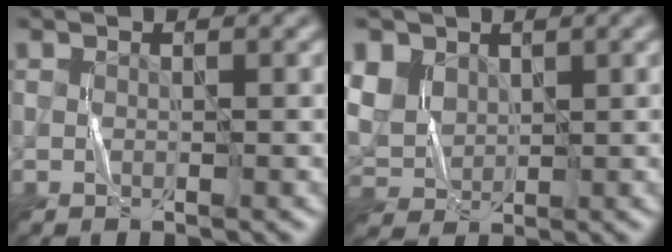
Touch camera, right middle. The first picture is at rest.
{"total": 4.7, "force": [1.9, 3.8, 2.1], "torque": [-0.059, 0.003, 0.043]}